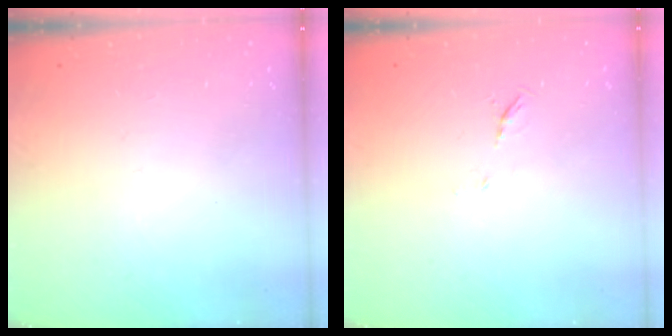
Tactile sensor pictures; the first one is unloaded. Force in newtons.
{"total": 4.3, "press": 4.1, "slide": 1.3}